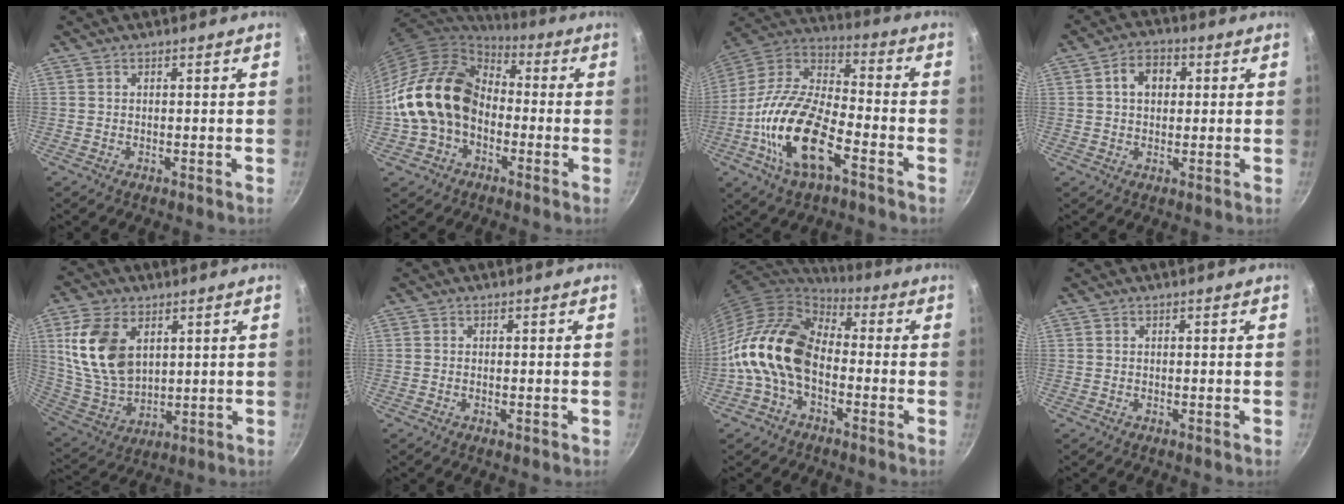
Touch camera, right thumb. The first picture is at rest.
{"total": 17.4, "force": [-2.5, 13.3, 11.0], "torque": [-0.175, 0.053, -0.058]}
{"total": 20.4, "force": [-7.8, 9.5, 16.3], "torque": [-0.299, 0.042, -0.165]}
{"total": 6.5, "force": [1.4, 4.8, 4.1], "torque": [-0.042, 0.012, 0.015]}
{"total": 15.6, "force": [4.7, 10.0, 10.9], "torque": [-0.193, -0.021, 0.106]}
{"total": 1.0, "force": [-0.3, 0.4, 0.9], "torque": [-0.015, 0.000, -0.006]}
{"total": 16.0, "force": [-3.1, 10.5, 11.6], "torque": [-0.191, 0.044, -0.081]}
{"total": 0.0}